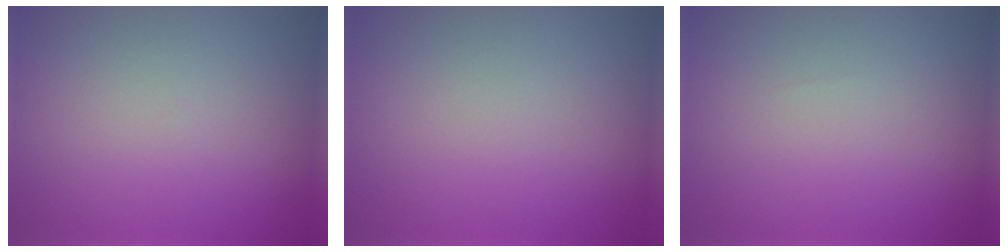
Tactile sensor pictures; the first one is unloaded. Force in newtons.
{"total": 0.0}
{"total": 0.0}